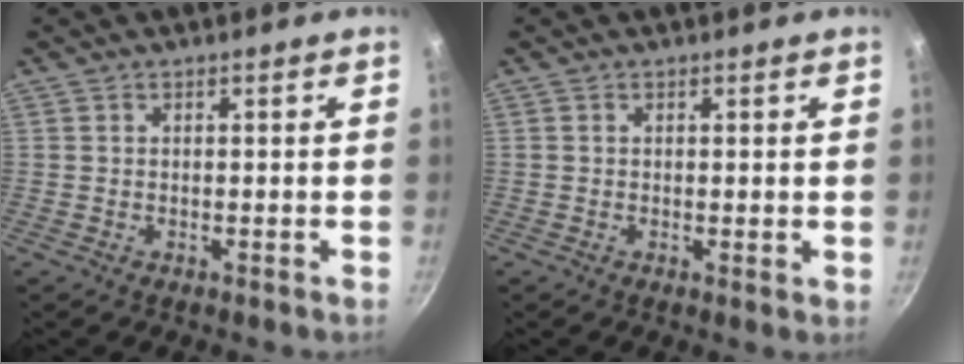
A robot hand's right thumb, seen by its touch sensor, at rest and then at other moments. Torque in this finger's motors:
{"motor_torque": [-0.20, 0.09, -0.17, 0.02, -0.03]}